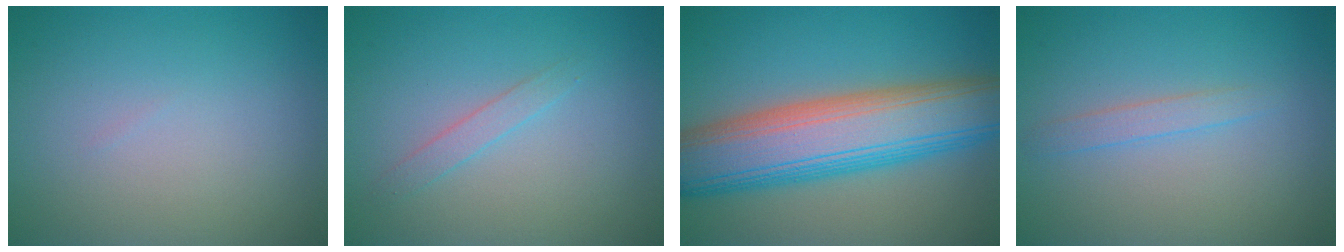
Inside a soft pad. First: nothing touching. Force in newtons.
{"total": 1.3, "press": 1.3, "slide": 0.1}
{"total": 11.4, "press": 11.3, "slide": 0.6}
{"total": 1.4, "press": 1.4, "slide": 0.1}